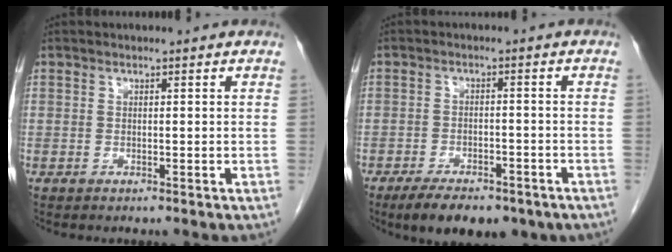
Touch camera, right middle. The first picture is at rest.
{"total": 10.3, "force": [-7.4, 4.2, 5.8], "torque": [-0.077, -0.004, -0.104]}